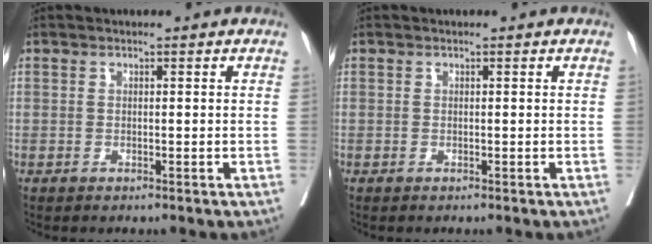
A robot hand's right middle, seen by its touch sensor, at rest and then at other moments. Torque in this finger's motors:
{"motor_torque": [0.00, 0.00, 0.00, 0.00]}